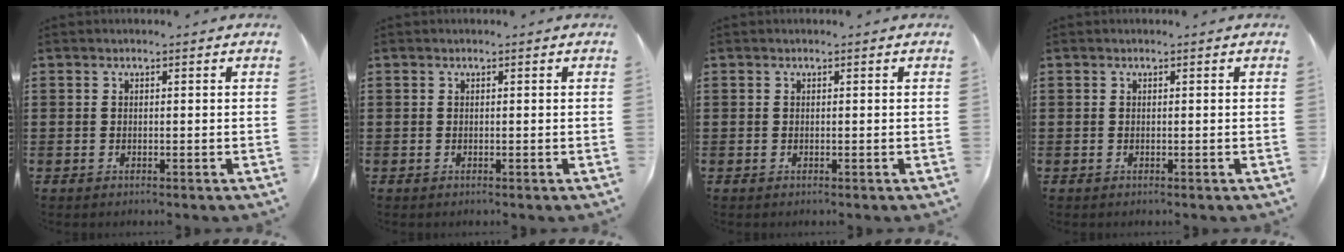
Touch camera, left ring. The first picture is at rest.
{"total": 0.0}
{"total": 0.0}
{"total": 0.0}